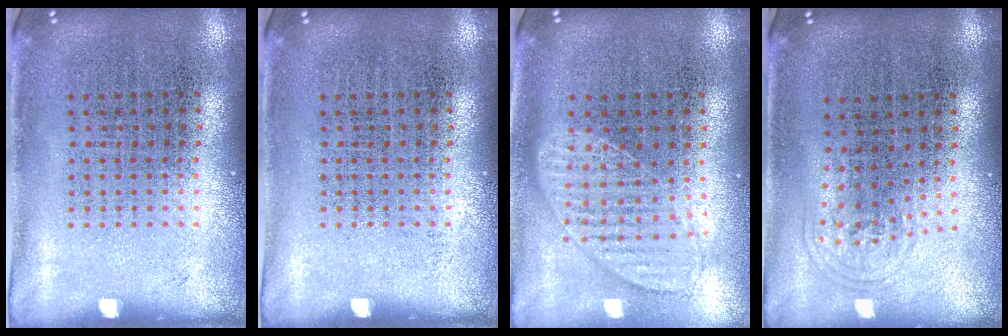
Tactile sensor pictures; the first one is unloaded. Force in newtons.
{"total": 0.0}
{"total": 1.0, "press": 1.0, "slide": 0.2}
{"total": 0.9, "press": 0.6, "slide": 0.7}